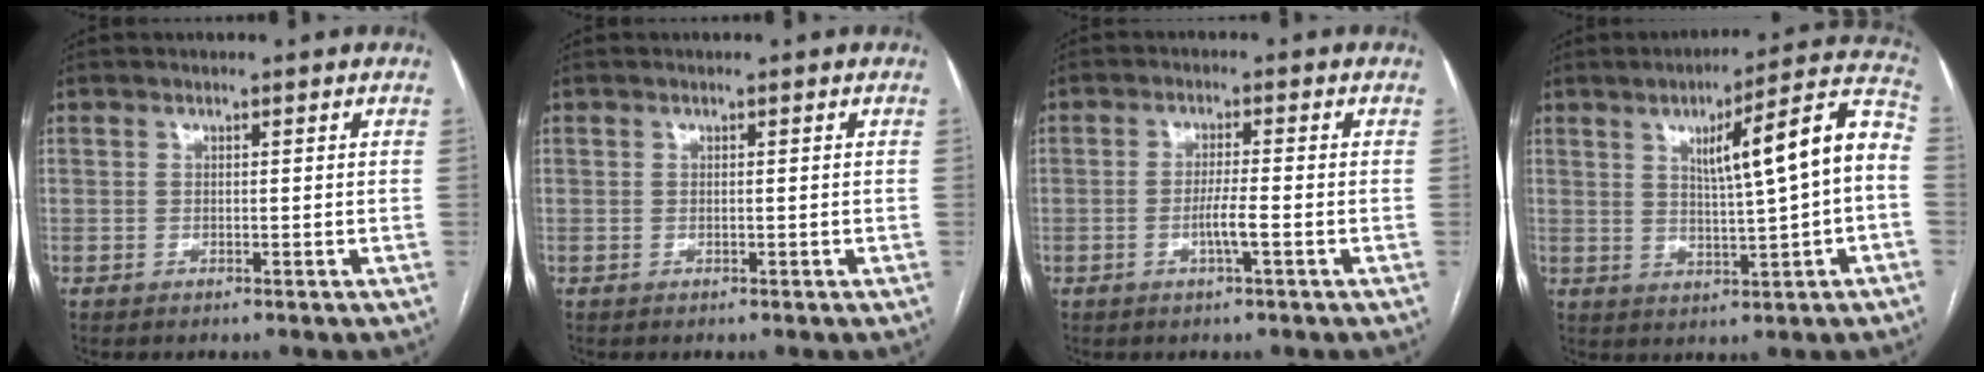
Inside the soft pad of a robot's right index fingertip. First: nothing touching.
{"total": 0.0}
{"total": 3.3, "force": [-1.2, -0.2, 3.1], "torque": [-0.058, -0.004, -0.023]}
{"total": 13.3, "force": [1.3, 0.8, 13.2], "torque": [-0.182, 0.028, 0.019]}